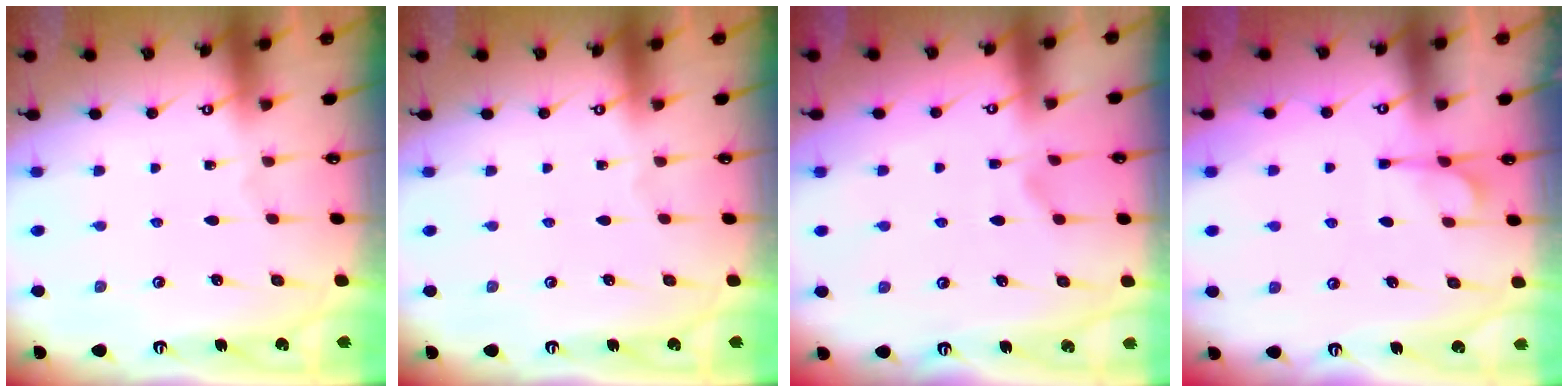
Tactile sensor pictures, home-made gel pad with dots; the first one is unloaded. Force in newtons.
{"total": 0.0}
{"total": 1.8, "press": 1.3, "slide": 1.2}
{"total": 2.8, "press": 2.4, "slide": 1.5}